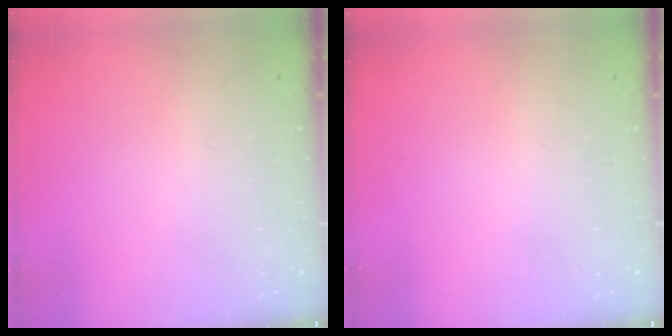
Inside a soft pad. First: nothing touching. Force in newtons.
{"total": 0.0}